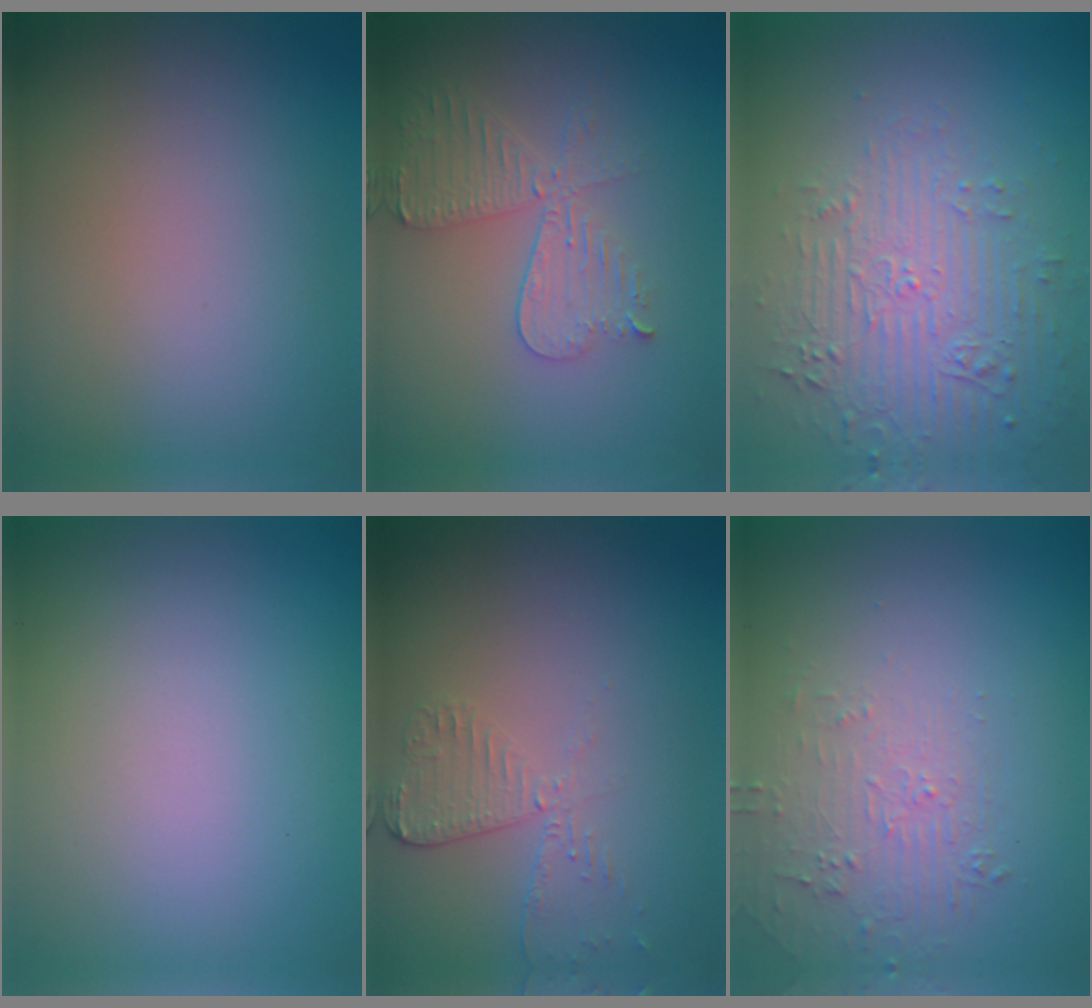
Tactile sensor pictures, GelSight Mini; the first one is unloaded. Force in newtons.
{"total": 4.4, "press": 3.8, "slide": 2.2}
{"total": 5.8, "press": 3.7, "slide": 4.4}
{"total": 0.0}
{"total": 2.6, "press": 2.3, "slide": 1.2}
{"total": 1.9, "press": 0.8, "slide": 1.7}